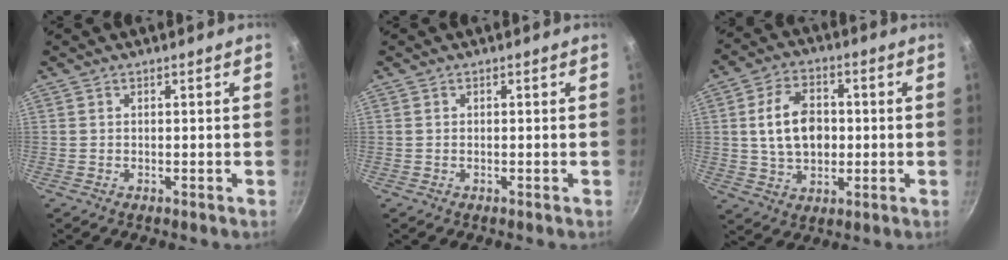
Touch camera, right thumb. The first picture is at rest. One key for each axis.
{"total": 0.0}
{"total": 11.6, "fx": 0.7, "fy": 8.1, "fz": 8.4, "tx": -0.124, "ty": 0.010, "tz": 0.010}